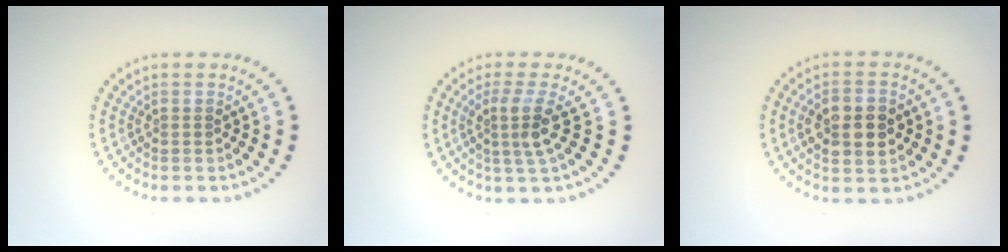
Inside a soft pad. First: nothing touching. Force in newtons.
{"total": 2.8, "press": 2.0, "slide": 2.0}
{"total": 4.0, "press": 4.0, "slide": 0.2}